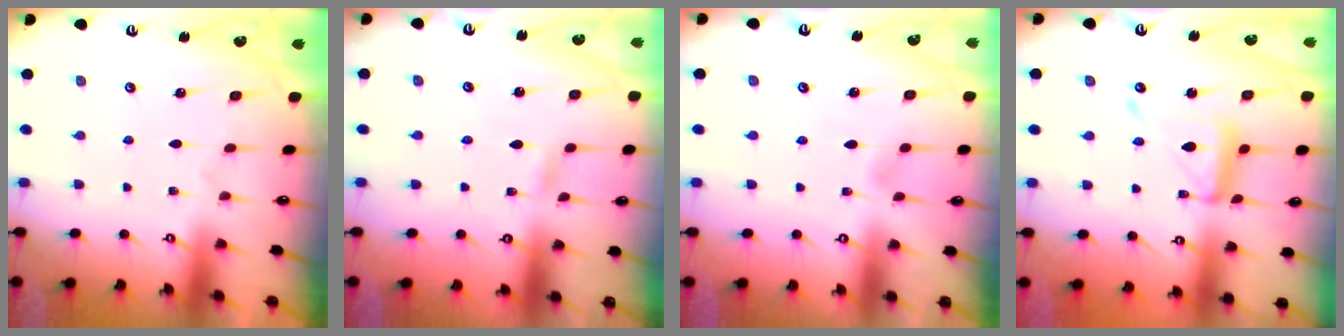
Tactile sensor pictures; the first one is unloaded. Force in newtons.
{"total": 1.8, "press": 1.8, "slide": 0.2}
{"total": 3.3, "press": 3.2, "slide": 0.3}
{"total": 12.5, "press": 12.4, "slide": 1.1}